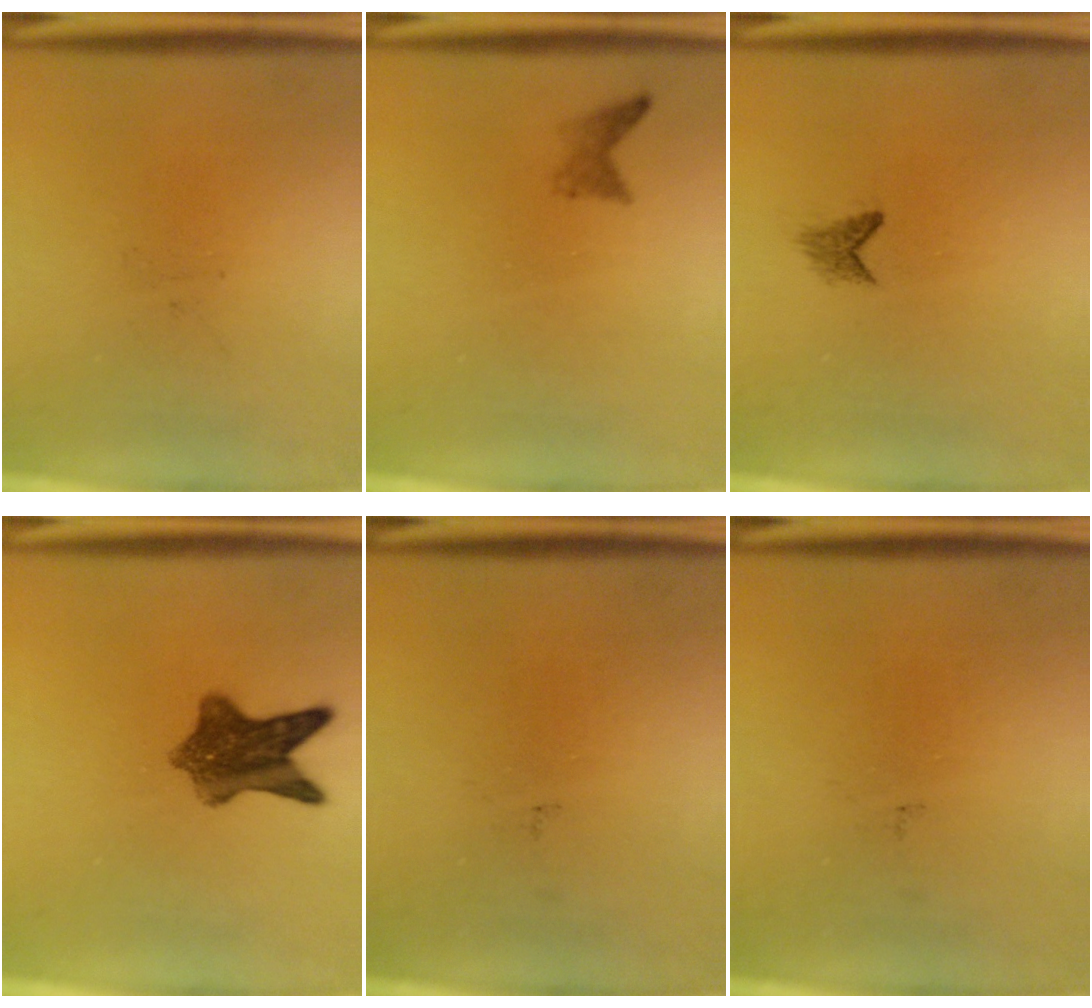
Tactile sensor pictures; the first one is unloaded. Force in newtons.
{"total": 1.1}
{"total": 1.2}
{"total": 8.0}
{"total": 0.0}
{"total": 0.0}